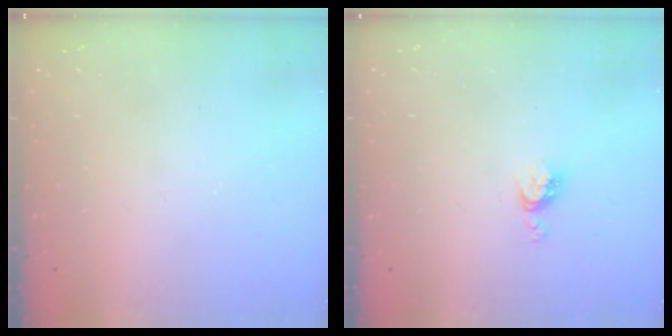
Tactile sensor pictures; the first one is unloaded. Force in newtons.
{"total": 4.5, "press": 4.4, "slide": 0.7}